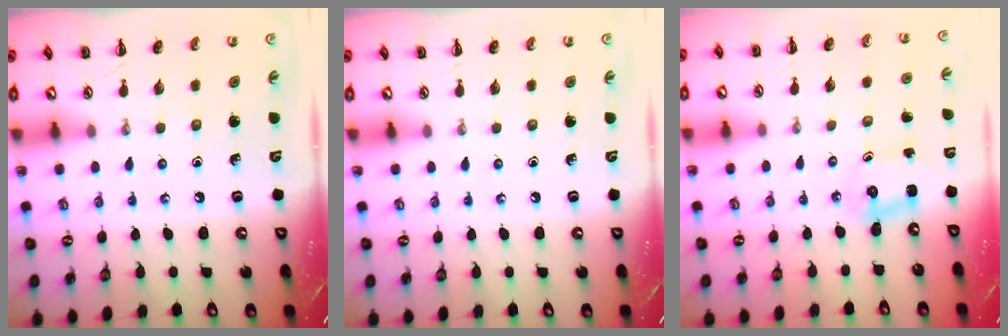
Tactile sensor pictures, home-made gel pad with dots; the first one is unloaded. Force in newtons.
{"total": 0.0}
{"total": 2.5, "press": 2.4, "slide": 0.8}